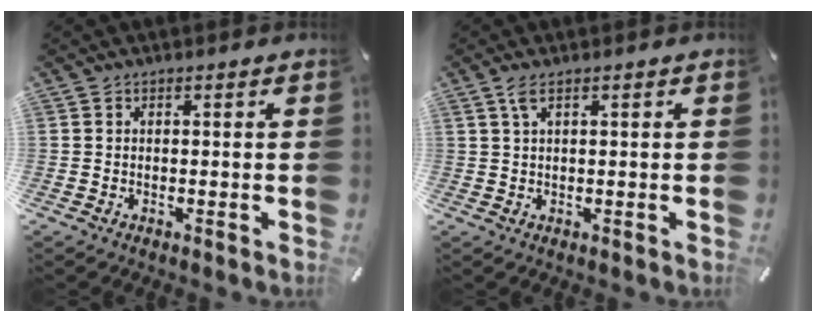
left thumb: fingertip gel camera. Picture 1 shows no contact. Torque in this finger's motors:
{"motor_torque": [1.88, 1.81, 1.51, -1.26, 0.29]}